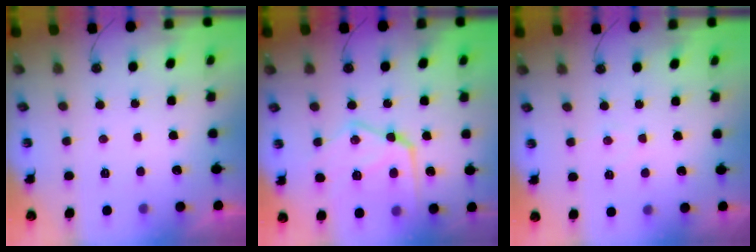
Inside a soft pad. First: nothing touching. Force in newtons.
{"total": 20.3, "press": 20.2, "slide": 2.0}
{"total": 3.1, "press": 3.1, "slide": 0.5}